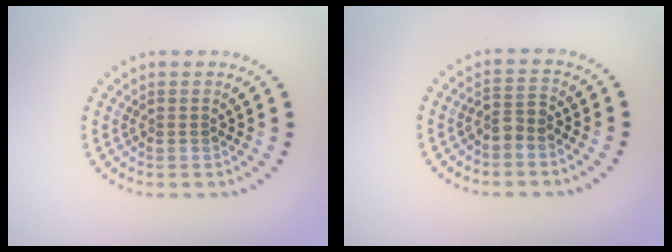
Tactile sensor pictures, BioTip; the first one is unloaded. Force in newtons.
{"total": 1.6, "press": 1.3, "slide": 1.0}